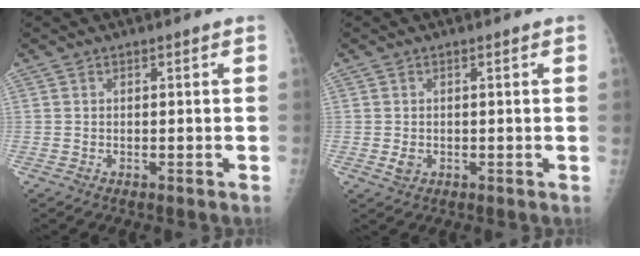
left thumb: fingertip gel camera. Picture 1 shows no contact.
{"total": 1.6, "force": [-0.3, 0.8, 1.3], "torque": [-0.027, 0.001, 0.000]}